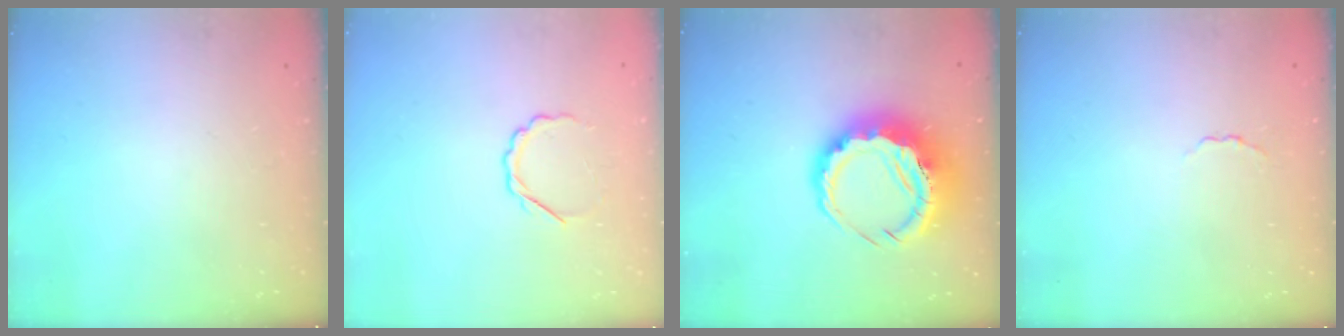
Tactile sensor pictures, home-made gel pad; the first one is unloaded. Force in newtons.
{"total": 4.2, "press": 4.1, "slide": 0.8}
{"total": 12.1, "press": 11.8, "slide": 2.3}
{"total": 1.6, "press": 1.5, "slide": 0.5}